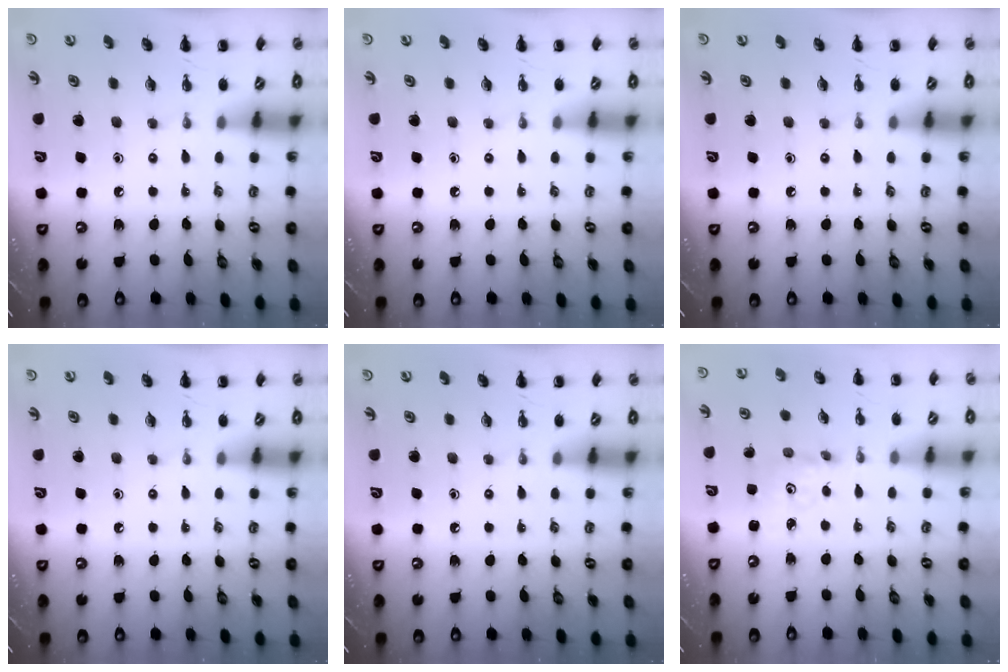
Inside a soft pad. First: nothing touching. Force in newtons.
{"total": 0.0}
{"total": 0.0}
{"total": 0.0}
{"total": 0.0}
{"total": 1.8, "press": 1.8, "slide": 0.5}